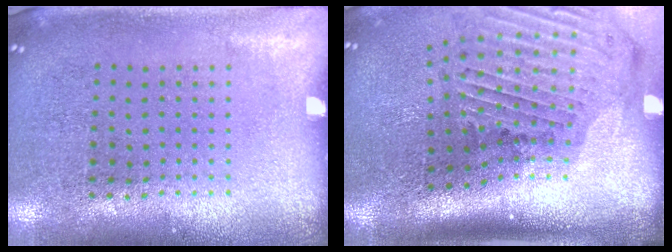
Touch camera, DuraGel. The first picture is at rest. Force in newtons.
{"total": 2.4, "press": 1.8, "slide": 1.6}